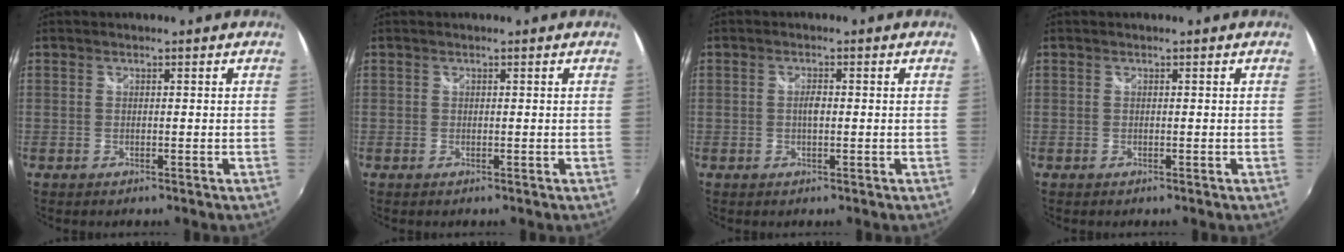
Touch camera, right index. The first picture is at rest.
{"total": 0.0}
{"total": 1.8, "force": [-0.1, 0.6, 1.6], "torque": [-0.030, 0.002, -0.004]}
{"total": 0.0}